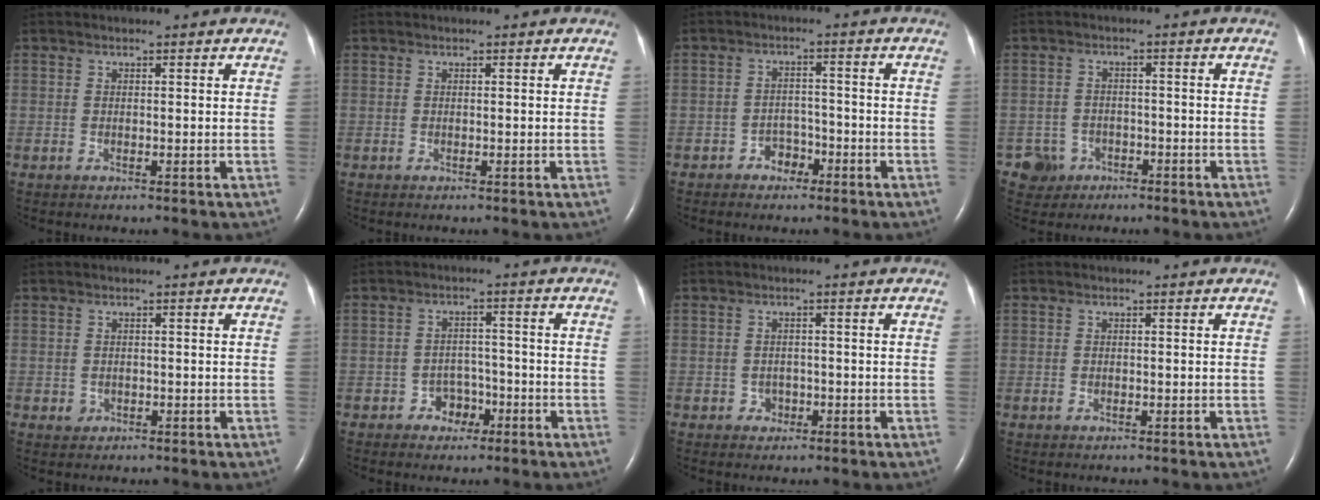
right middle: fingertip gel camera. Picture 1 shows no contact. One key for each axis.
{"total": 0.0}
{"total": 3.3, "fx": -2.1, "fy": 2.2, "fz": 1.3, "tx": -0.016, "ty": 0.009, "tz": -0.034}
{"total": 3.9, "fx": -2.2, "fy": 3.2, "fz": -0.5, "tx": 0.011, "ty": 0.012, "tz": -0.036}
{"total": 1.0, "fx": -0.3, "fy": 0.9, "fz": 0.2, "tx": -0.002, "ty": 0.002, "tz": -0.003}
{"total": 3.5, "fx": -2.0, "fy": 2.7, "fz": 1.1, "tx": -0.010, "ty": 0.012, "tz": -0.028}
{"total": 1.6, "fx": -0.7, "fy": 1.3, "fz": 0.3, "tx": -0.003, "ty": 0.006, "tz": -0.010}
{"total": 0.0}